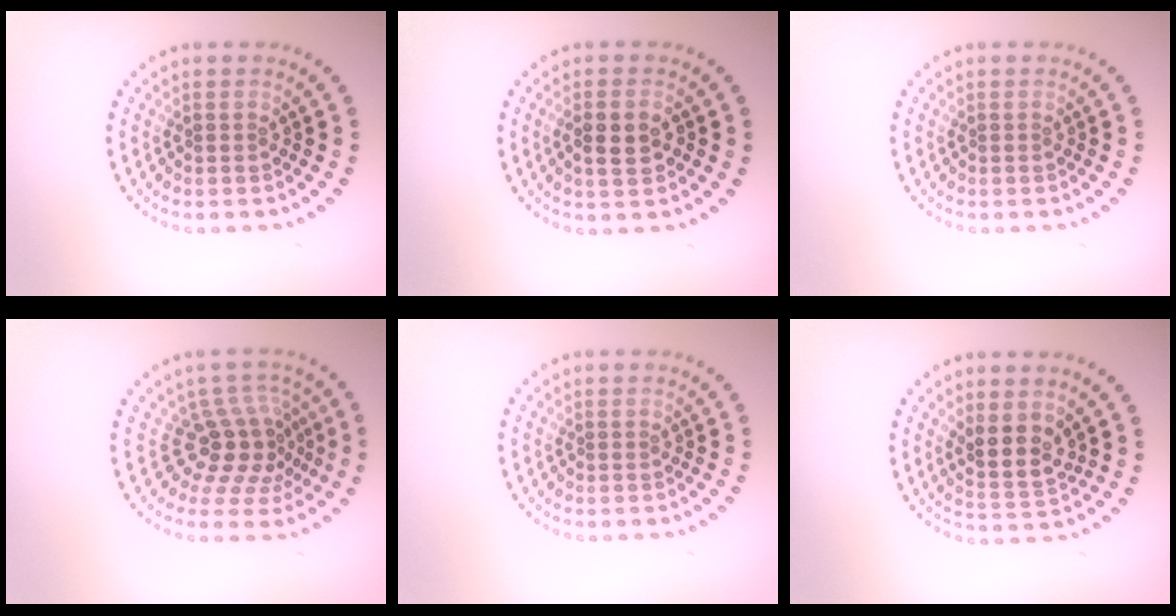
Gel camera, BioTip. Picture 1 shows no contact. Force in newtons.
{"total": 2.8, "press": 2.7, "slide": 0.5}
{"total": 0.0}
{"total": 4.3, "press": 3.1, "slide": 3.0}
{"total": 0.0}
{"total": 3.0, "press": 2.5, "slide": 1.6}